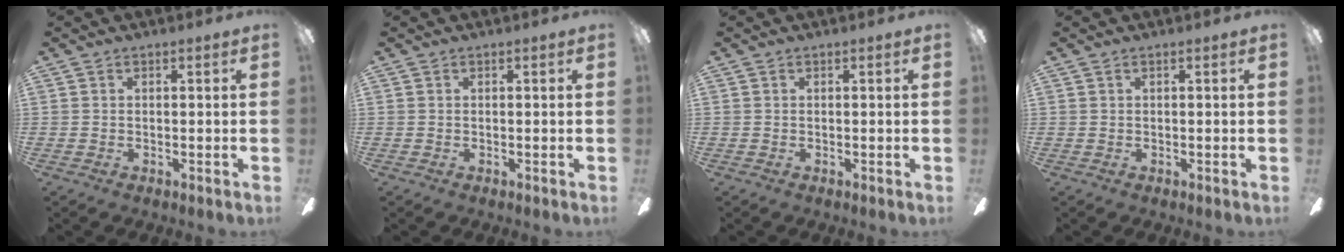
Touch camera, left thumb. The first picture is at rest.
{"total": 0.0}
{"total": 0.0}
{"total": 0.0}